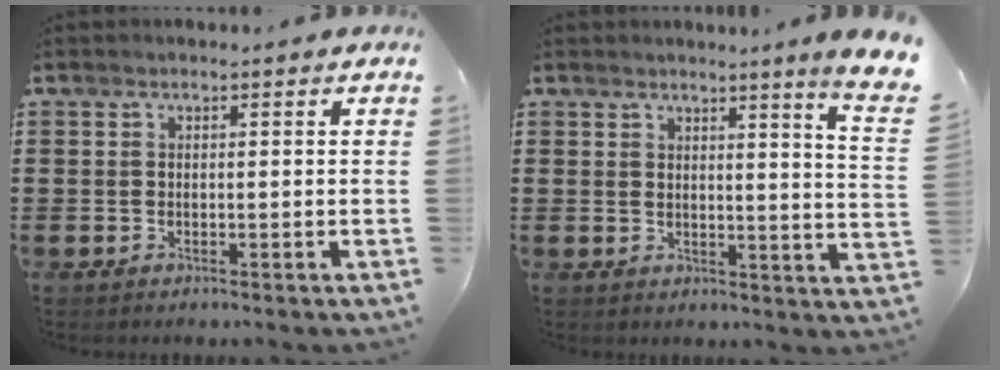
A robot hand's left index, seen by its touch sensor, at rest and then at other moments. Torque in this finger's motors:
{"motor_torque": [1.28, -0.19, 0.50, 0.09]}